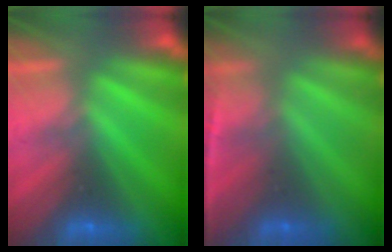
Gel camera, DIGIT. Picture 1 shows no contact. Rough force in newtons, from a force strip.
{"total": 1.6}